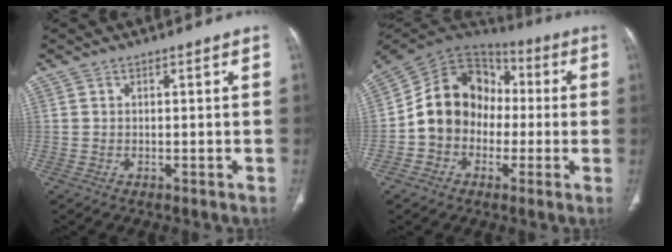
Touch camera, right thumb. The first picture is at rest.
{"total": 15.1, "force": [-1.5, 12.6, 8.2], "torque": [-0.104, 0.040, -0.039]}